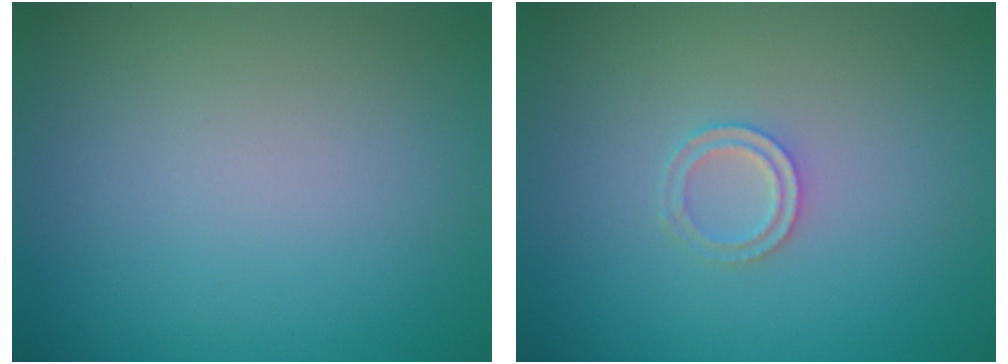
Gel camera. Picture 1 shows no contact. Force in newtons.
{"total": 1.4, "press": 1.4, "slide": 0.3}